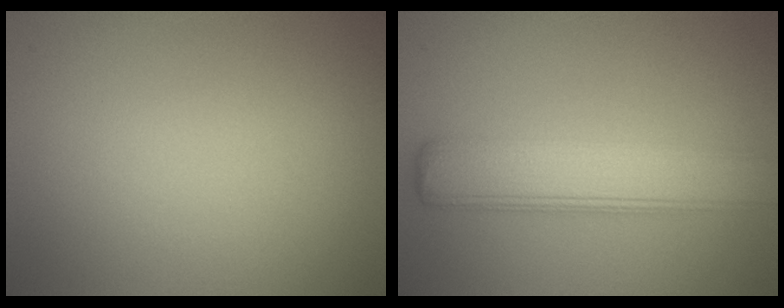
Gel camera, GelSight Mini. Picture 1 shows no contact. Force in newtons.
{"total": 5.9, "press": 5.9, "slide": 0.4}